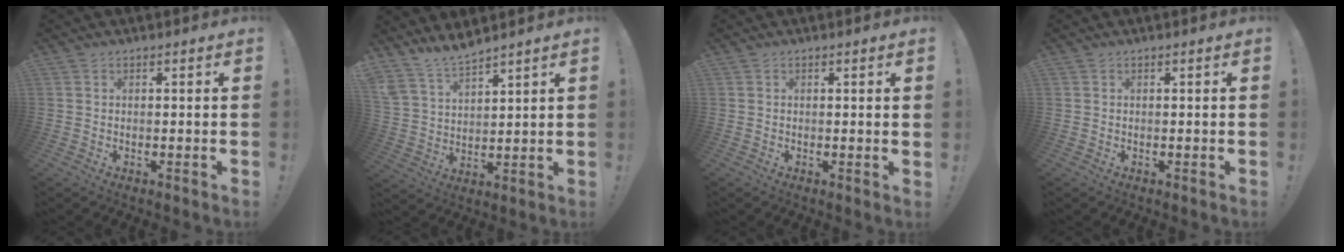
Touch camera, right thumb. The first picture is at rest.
{"total": 8.3, "force": [8.0, 1.7, 1.7], "torque": [-0.054, -0.059, 0.155]}
{"total": 1.4, "force": [0.3, -0.4, 1.3], "torque": [-0.017, -0.004, 0.003]}
{"total": 0.0}